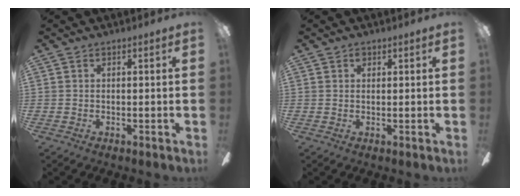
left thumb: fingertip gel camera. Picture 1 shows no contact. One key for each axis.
{"total": 1.1, "fx": 0.7, "fy": 0.7, "fz": 0.4, "tx": -0.007, "ty": 0.003, "tz": 0.012}